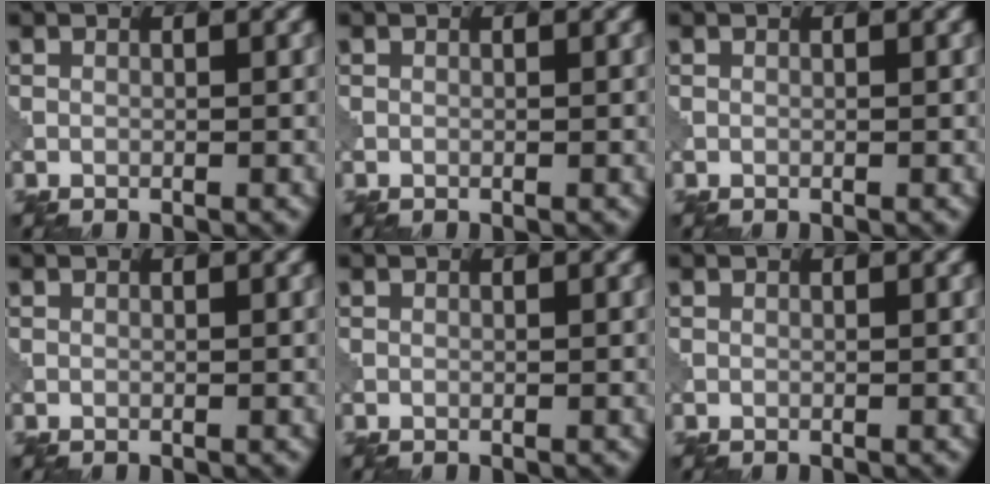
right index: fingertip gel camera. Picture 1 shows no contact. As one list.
[{"total": 0.0}, {"total": 0.0}, {"total": 0.0}, {"total": 0.0}, {"total": 0.0}]